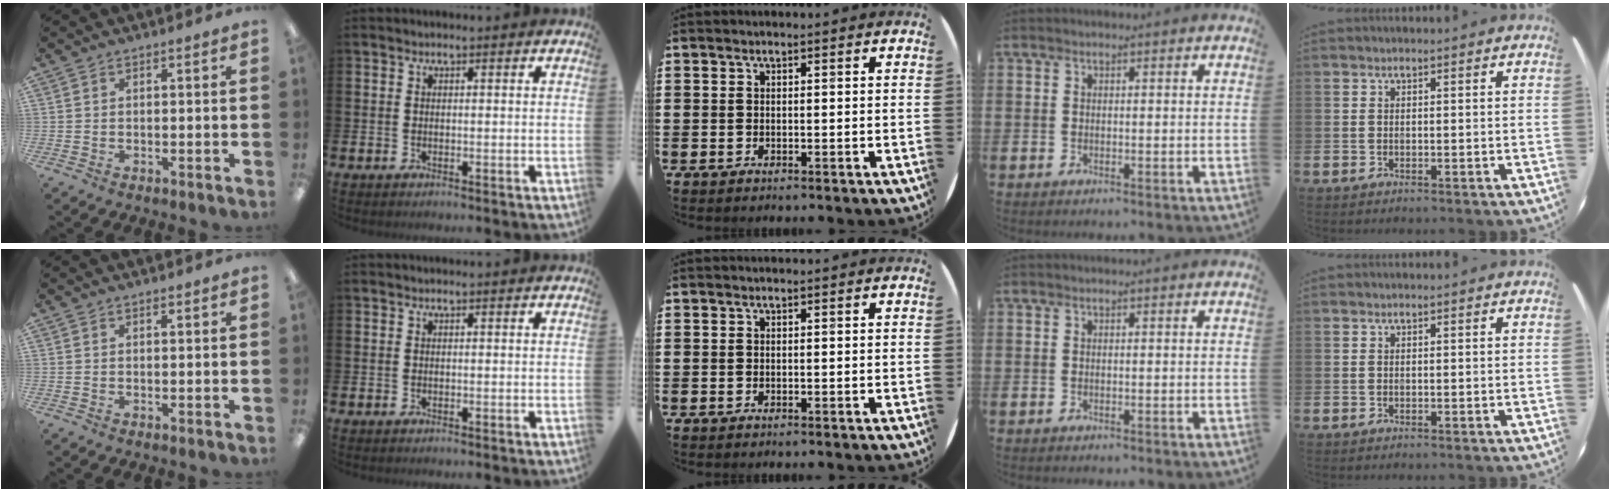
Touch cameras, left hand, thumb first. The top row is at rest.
{"thumb": {"total": 0.7, "force": [0.6, 0.1, 0.3], "torque": [-0.006, 0.001, 0.011]}}